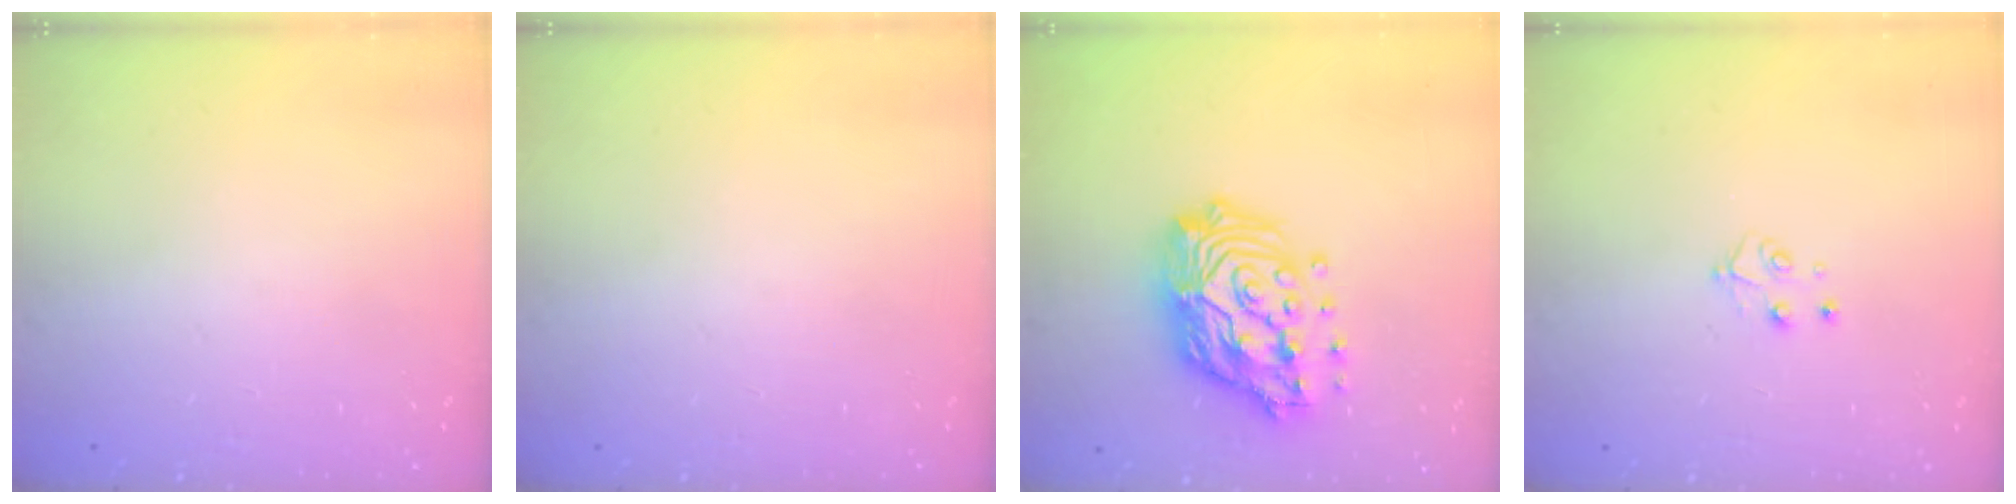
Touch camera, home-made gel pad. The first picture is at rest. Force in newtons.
{"total": 0.0}
{"total": 19.3, "press": 19.2, "slide": 2.1}
{"total": 3.4, "press": 3.4, "slide": 0.4}